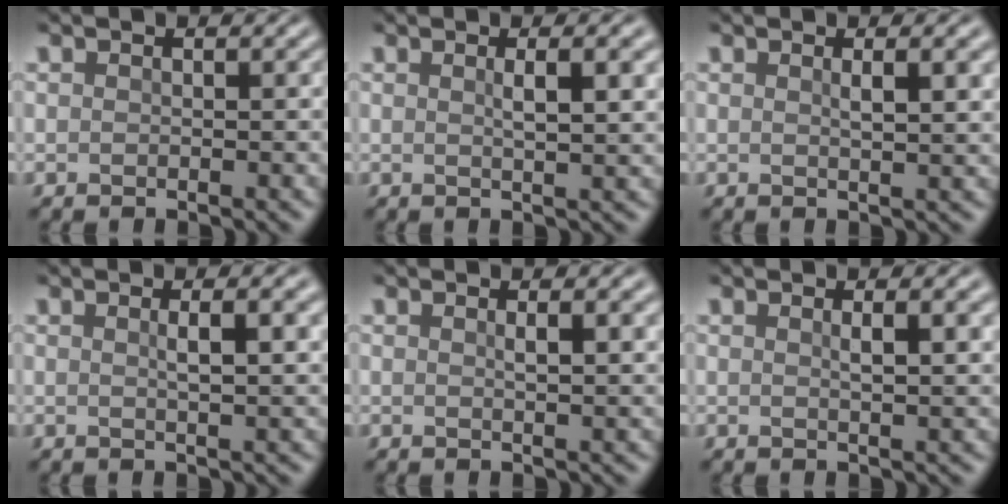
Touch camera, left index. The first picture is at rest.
{"total": 3.7, "force": [1.0, 1.0, 3.4], "torque": [-0.042, 0.004, 0.012]}
{"total": 2.8, "force": [0.9, 0.8, 2.5], "torque": [-0.026, 0.004, 0.011]}
{"total": 3.6, "force": [0.9, 1.0, 3.4], "torque": [-0.041, 0.005, 0.010]}
{"total": 2.5, "force": [0.8, 0.7, 2.2], "torque": [-0.022, 0.005, 0.009]}
{"total": 2.9, "force": [0.9, 0.8, 2.7], "torque": [-0.028, 0.005, 0.012]}